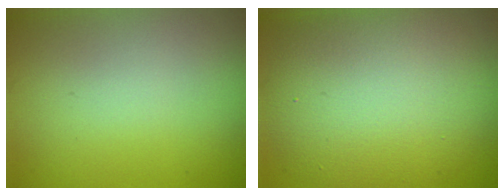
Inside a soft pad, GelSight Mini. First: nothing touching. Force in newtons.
{"total": 9.2, "press": 9.2, "slide": 0.5}